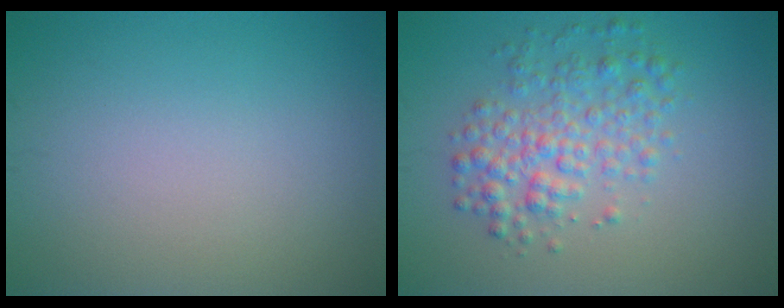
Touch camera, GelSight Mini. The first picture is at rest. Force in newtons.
{"total": 4.2, "press": 4.2, "slide": 0.1}